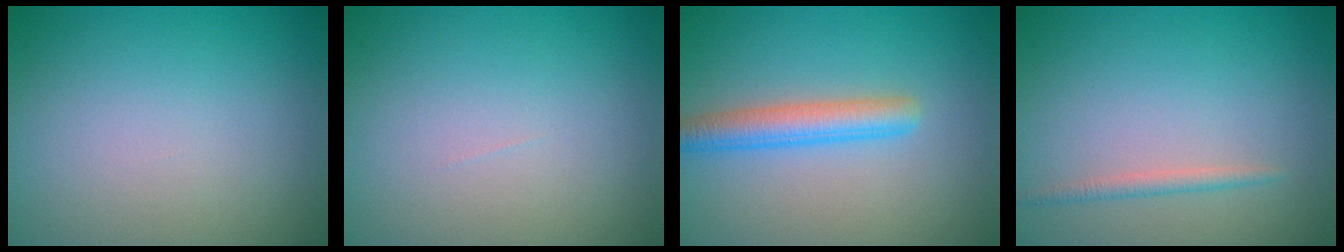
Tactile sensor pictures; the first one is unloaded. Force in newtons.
{"total": 0.0}
{"total": 3.3, "press": 3.3, "slide": 0.0}
{"total": 1.1, "press": 1.1, "slide": 0.1}